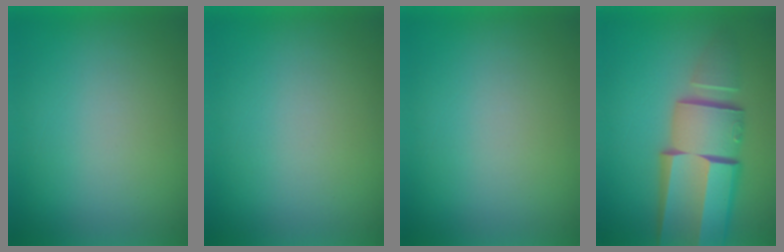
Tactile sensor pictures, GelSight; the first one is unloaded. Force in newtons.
{"total": 0.0}
{"total": 1.2}
{"total": 10.5}